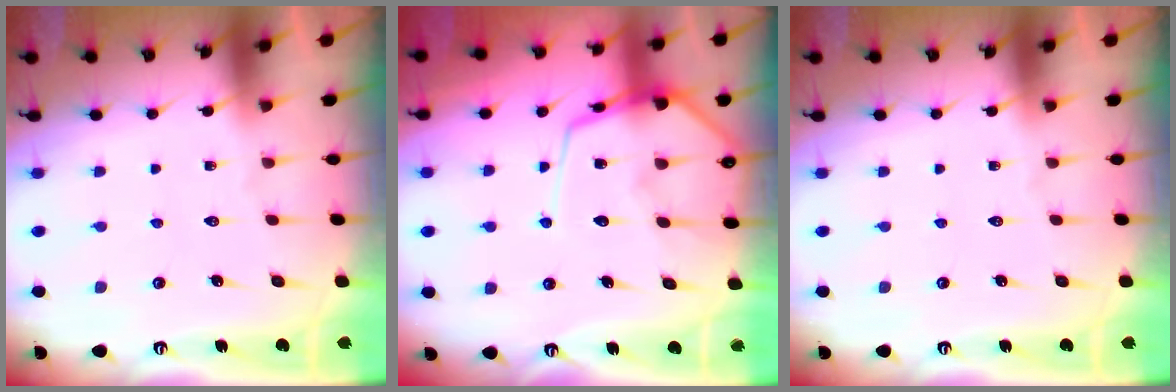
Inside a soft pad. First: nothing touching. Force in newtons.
{"total": 11.5, "press": 11.5, "slide": 0.9}
{"total": 0.0}